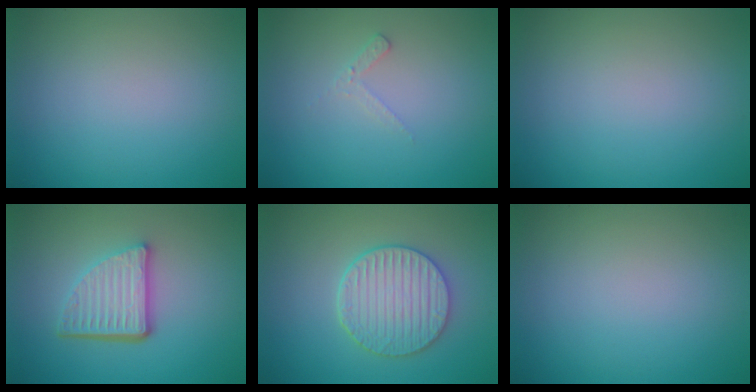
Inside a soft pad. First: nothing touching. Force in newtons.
{"total": 1.2, "press": 1.1, "slide": 0.3}
{"total": 0.0}
{"total": 5.1, "press": 3.6, "slide": 3.6}
{"total": 5.1, "press": 4.3, "slide": 2.8}
{"total": 0.0}